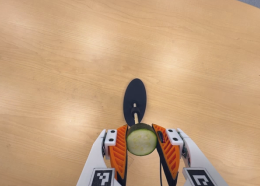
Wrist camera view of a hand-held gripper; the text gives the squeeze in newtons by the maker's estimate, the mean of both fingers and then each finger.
{"total": 11.9, "left": 11.4, "right": 12.4}